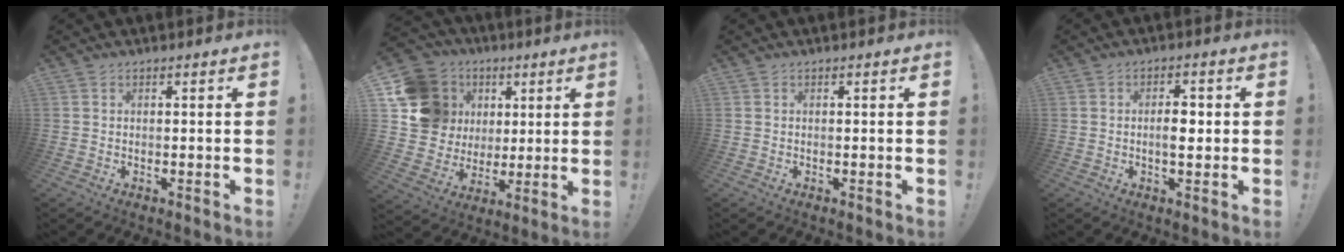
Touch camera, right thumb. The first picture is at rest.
{"total": 18.2, "force": [5.2, 16.1, 6.7], "torque": [-0.108, -0.008, 0.139]}
{"total": 0.0}
{"total": 4.9, "force": [-0.3, 2.4, 4.2], "torque": [-0.060, 0.004, -0.011]}